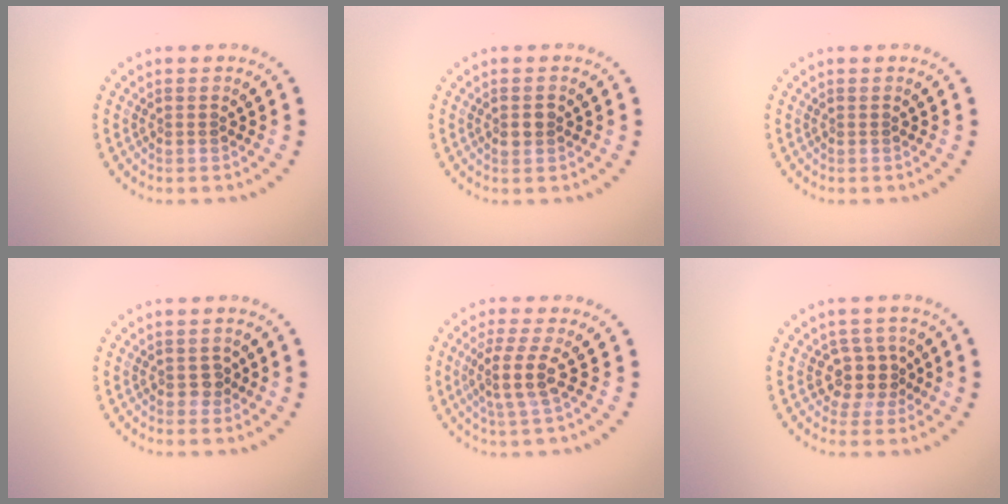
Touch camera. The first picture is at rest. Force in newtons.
{"total": 1.5, "press": 1.5, "slide": 0.1}
{"total": 0.0}
{"total": 0.9, "press": 0.9, "slide": 0.3}
{"total": 3.0, "press": 2.2, "slide": 2.0}
{"total": 2.8, "press": 2.3, "slide": 1.7}